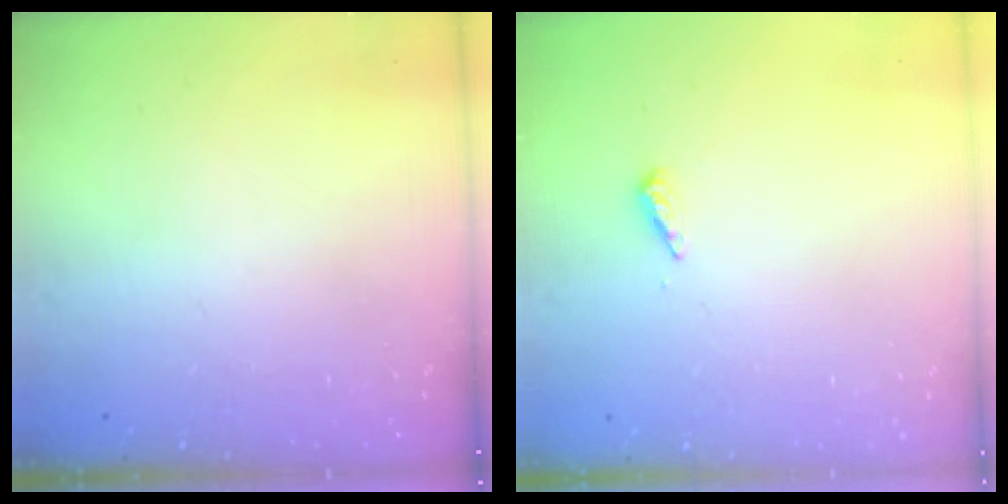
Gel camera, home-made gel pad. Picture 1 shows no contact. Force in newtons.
{"total": 4.3, "press": 4.2, "slide": 0.6}